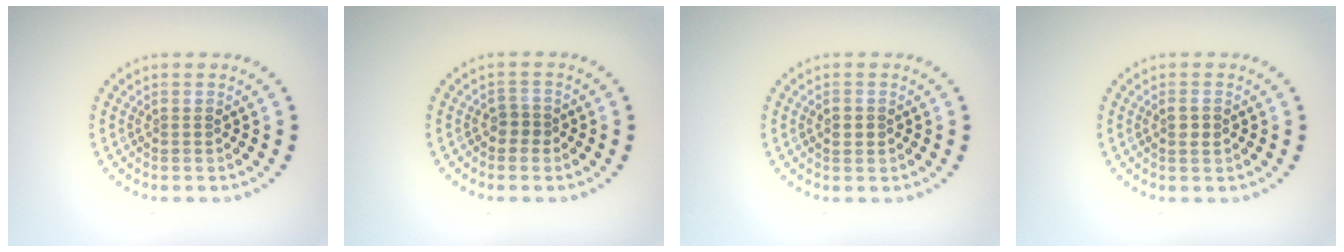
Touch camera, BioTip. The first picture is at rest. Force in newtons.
{"total": 1.3, "press": 1.0, "slide": 0.7}
{"total": 1.2, "press": 1.1, "slide": 0.1}
{"total": 1.1, "press": 1.0, "slide": 0.2}